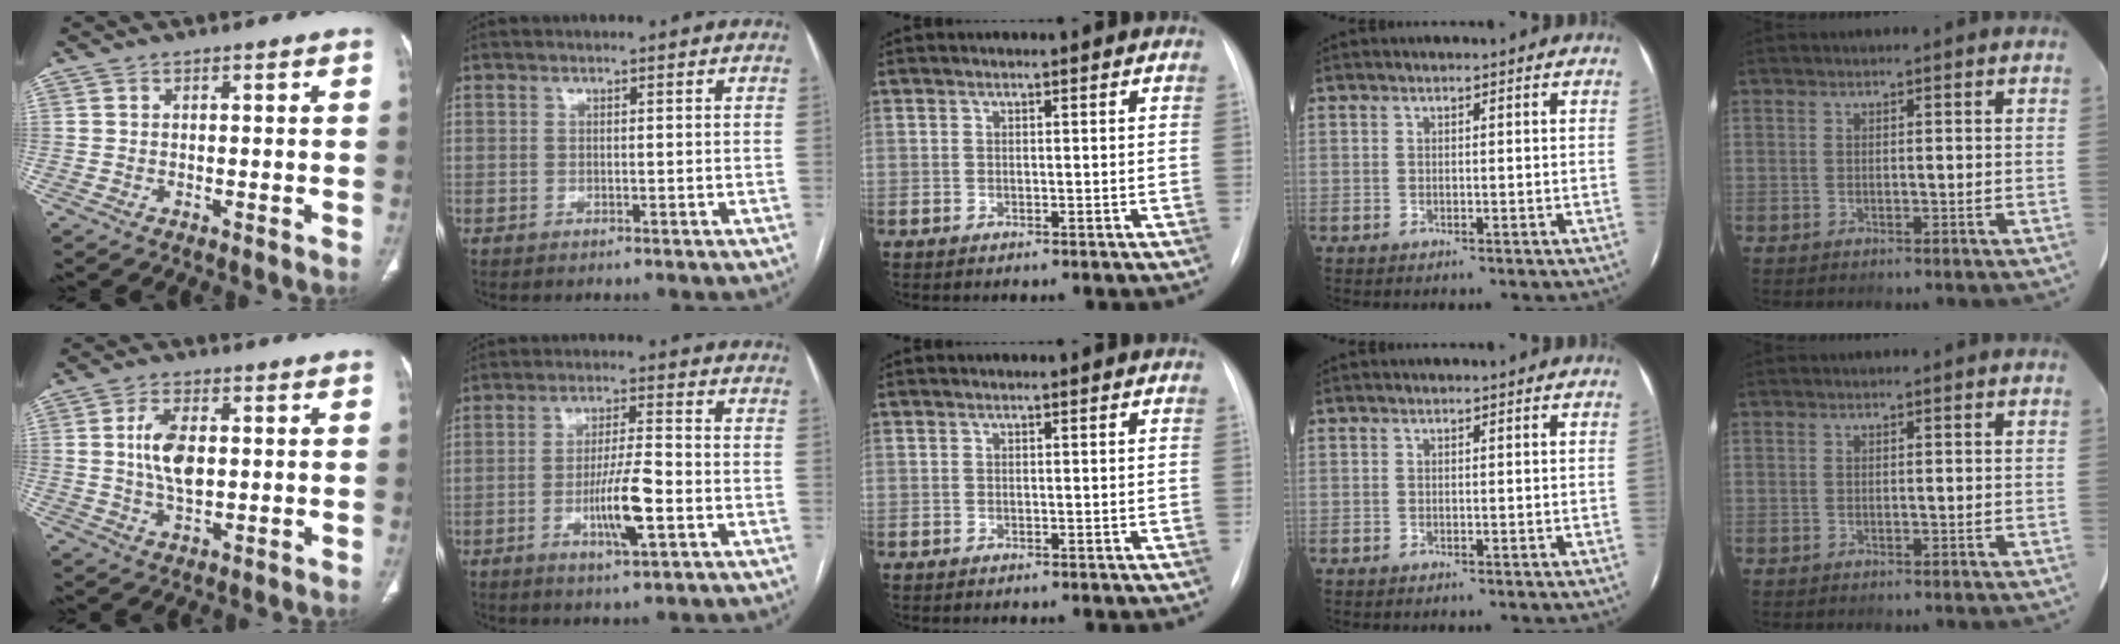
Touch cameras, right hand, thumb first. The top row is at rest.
{"thumb": {"total": 8.1, "force": [0.9, 4.3, 6.8], "torque": [-0.129, -0.002, 0.019]}, "index": {"total": 8.2, "force": [-2.6, 0.8, 7.7], "torque": [-0.141, -0.002, -0.045]}}